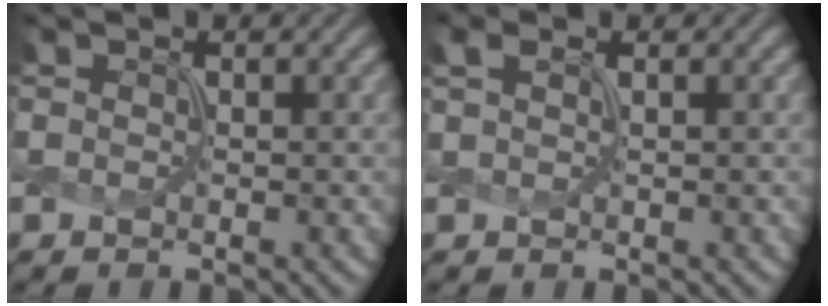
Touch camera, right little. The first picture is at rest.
{"total": 1.3, "force": [0.8, 0.4, 0.9], "torque": [-0.016, 0.005, 0.018]}